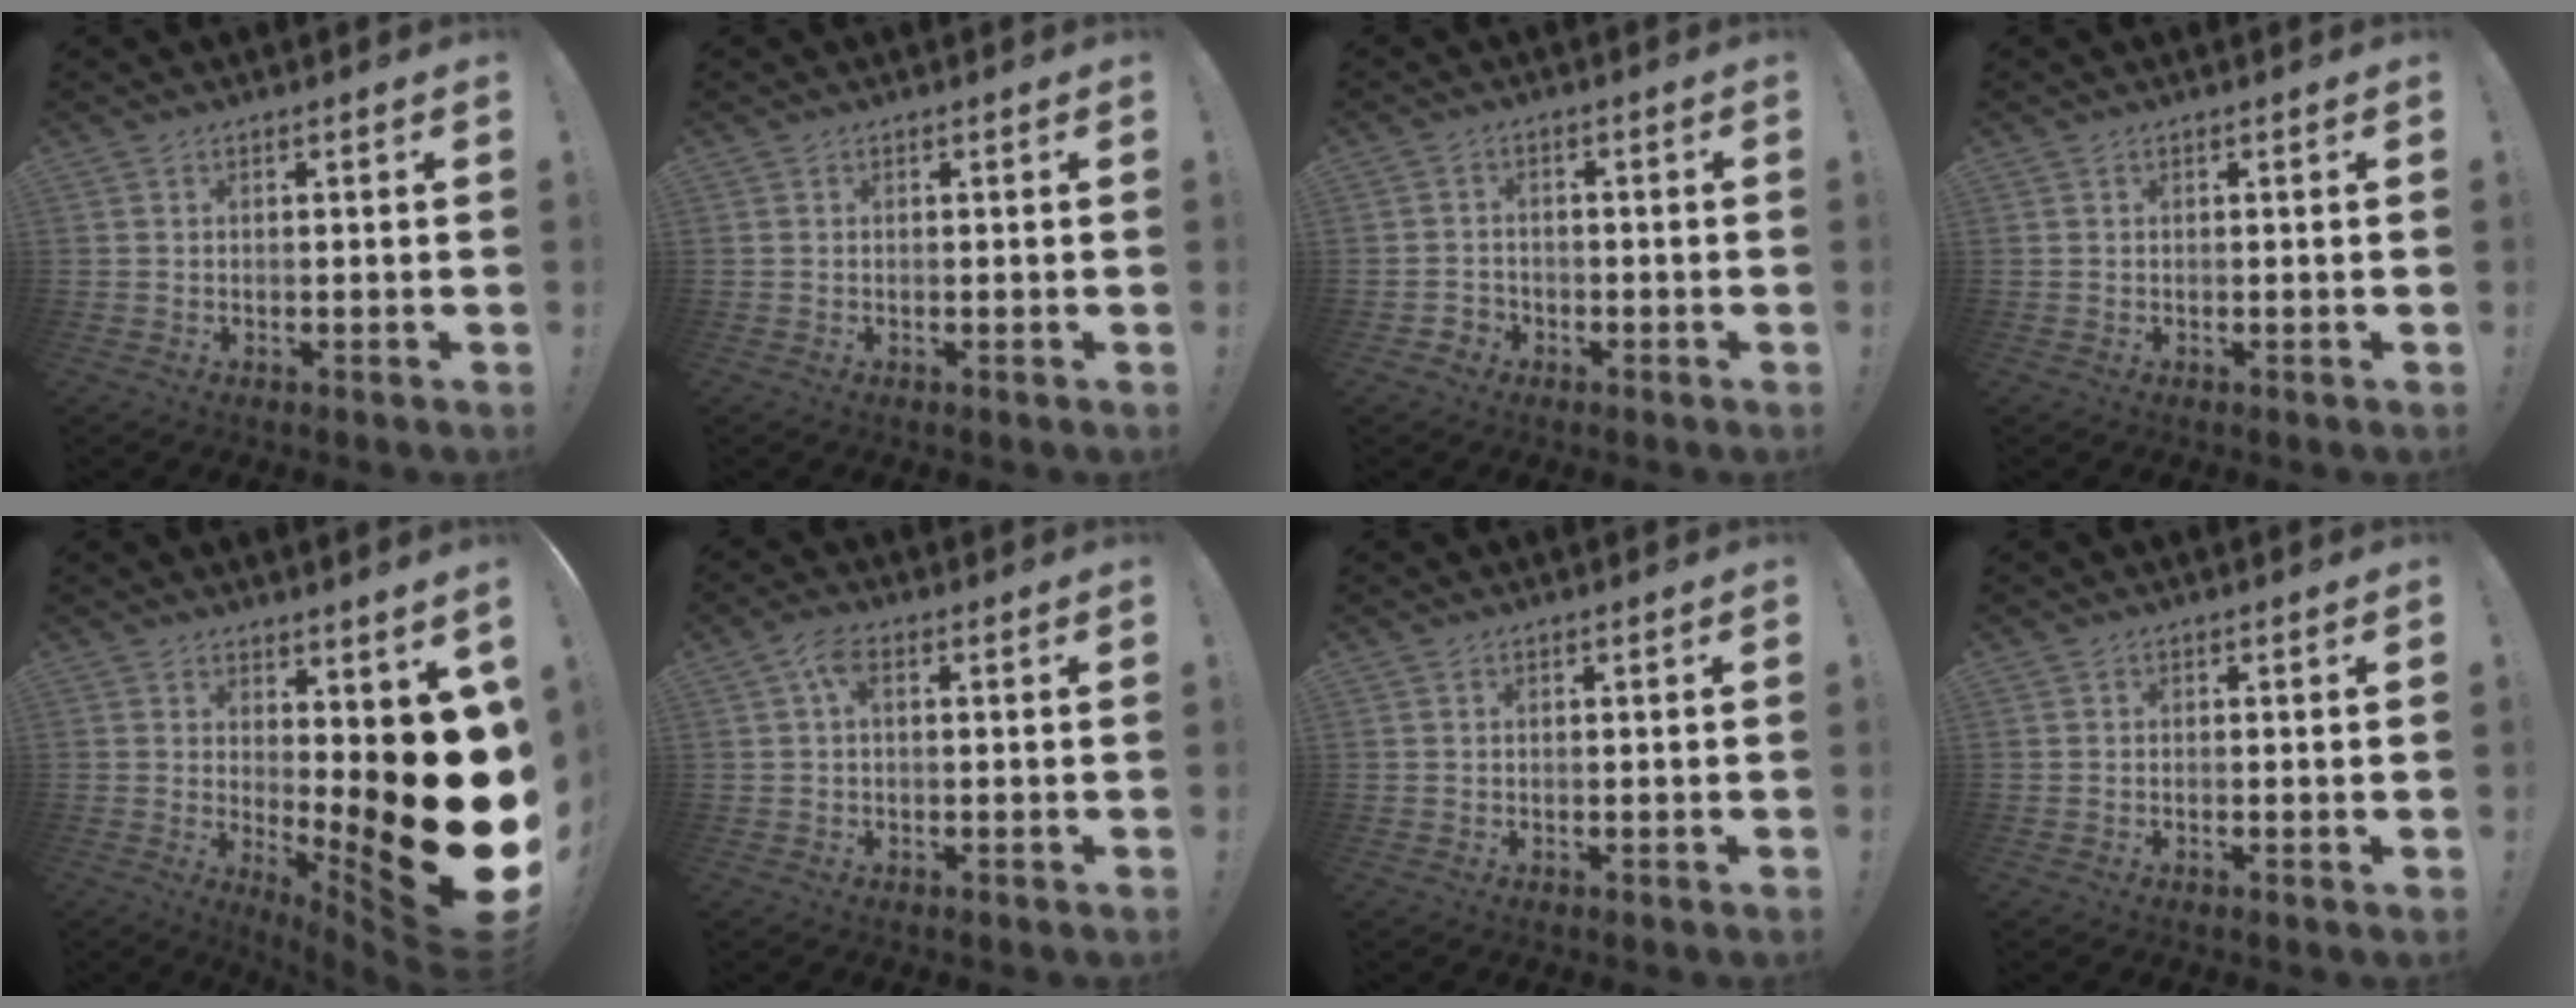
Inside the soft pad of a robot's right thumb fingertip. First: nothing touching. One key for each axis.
{"total": 0.0}
{"total": 3.0, "fx": -1.8, "fy": 2.3, "fz": 0.8, "tx": -0.017, "ty": 0.004, "tz": -0.035}
{"total": 0.0}
{"total": 16.1, "fx": -0.8, "fy": 4.5, "fz": 15.5, "tx": -0.182, "ty": -0.038, "tz": 0.001}
{"total": 3.9, "fx": 0.7, "fy": 1.8, "fz": 3.5, "tx": -0.059, "ty": 0.006, "tz": 0.010}
{"total": 0.0}
{"total": 0.6, "fx": -0.1, "fy": -0.1, "fz": 0.6, "tx": -0.002, "ty": -0.005, "tz": -0.003}